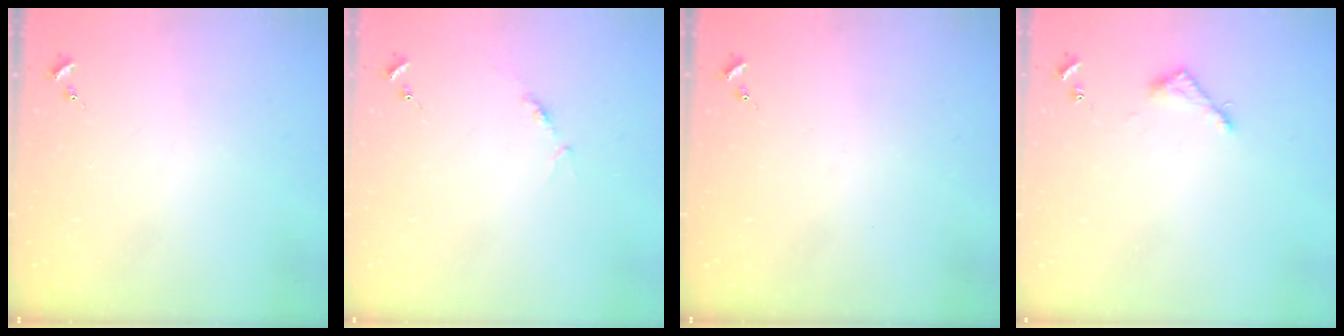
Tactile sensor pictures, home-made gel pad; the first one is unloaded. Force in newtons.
{"total": 4.7, "press": 4.7, "slide": 0.5}
{"total": 0.0}
{"total": 3.6, "press": 3.6, "slide": 0.4}